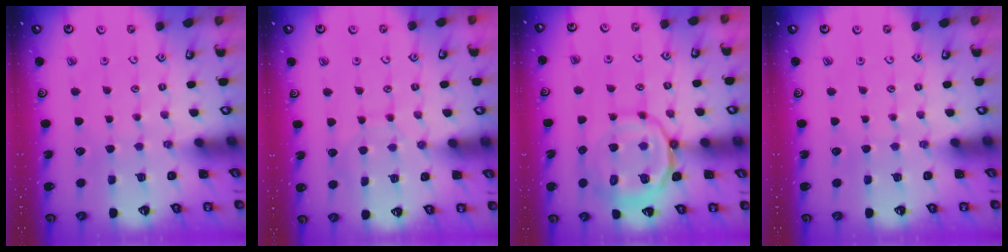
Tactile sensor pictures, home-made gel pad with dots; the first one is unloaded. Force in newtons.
{"total": 5.0, "press": 5.0, "slide": 0.5}
{"total": 13.2, "press": 13.1, "slide": 1.8}
{"total": 0.0}